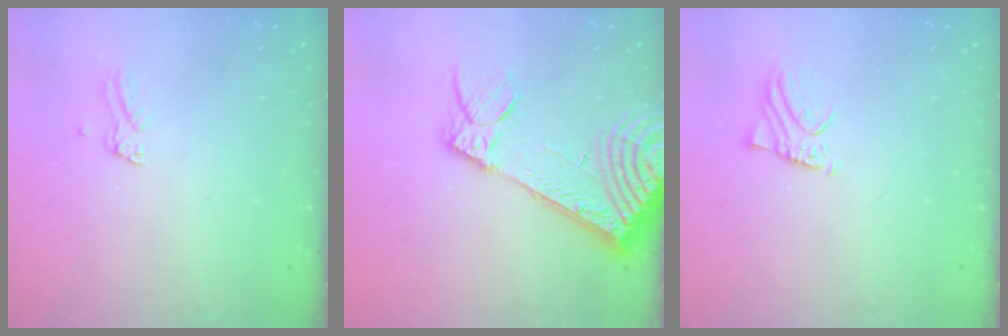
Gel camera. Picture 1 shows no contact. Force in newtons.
{"total": 15.4, "press": 15.0, "slide": 3.7}
{"total": 1.8, "press": 1.8, "slide": 0.4}